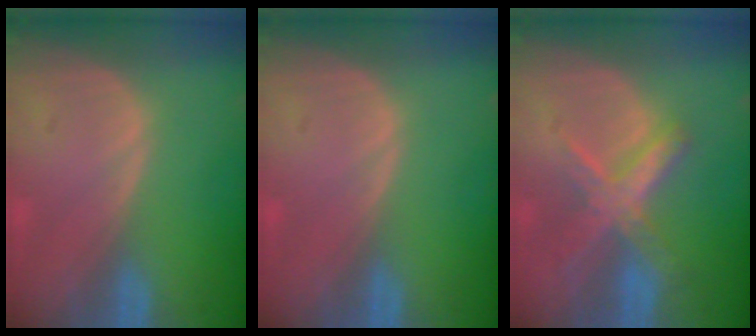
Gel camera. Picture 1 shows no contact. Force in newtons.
{"total": 0.0}
{"total": 7.3, "press": 6.2, "slide": 3.8}